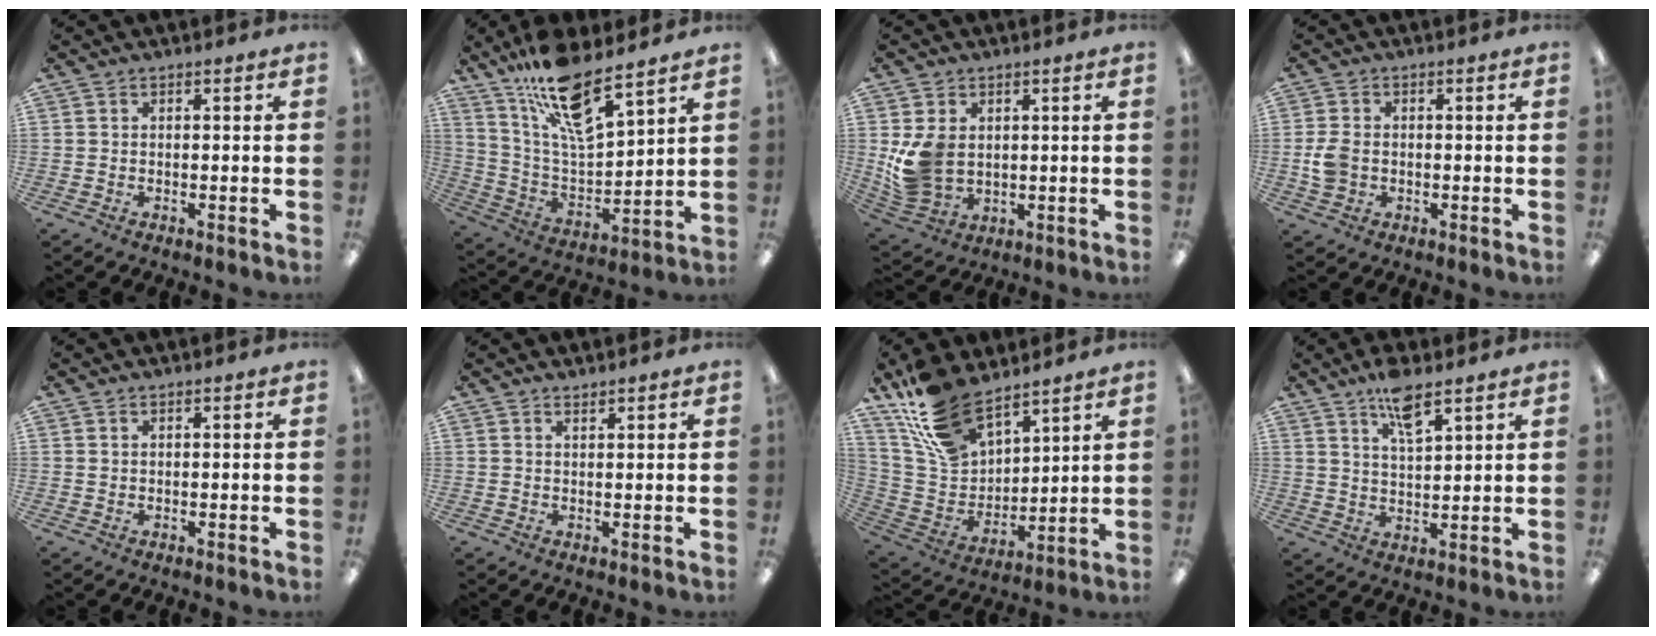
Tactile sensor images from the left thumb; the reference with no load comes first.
{"total": 16.5, "force": [12.0, 4.7, 10.3], "torque": [-0.188, -0.069, 0.207]}
{"total": 9.7, "force": [1.3, 7.5, 6.1], "torque": [-0.129, 0.006, 0.028]}
{"total": 5.0, "force": [-0.4, 3.9, 3.1], "torque": [-0.068, 0.006, -0.007]}
{"total": 0.6, "force": [0.4, 0.4, 0.2], "torque": [-0.006, 0.002, 0.008]}
{"total": 1.2, "force": [1.2, 0.1, 0.1], "torque": [-0.003, -0.002, 0.023]}
{"total": 17.0, "force": [13.1, 8.4, 6.9], "torque": [-0.161, -0.070, 0.251]}
{"total": 7.4, "force": [5.4, 2.1, 4.5], "torque": [-0.079, -0.025, 0.092]}